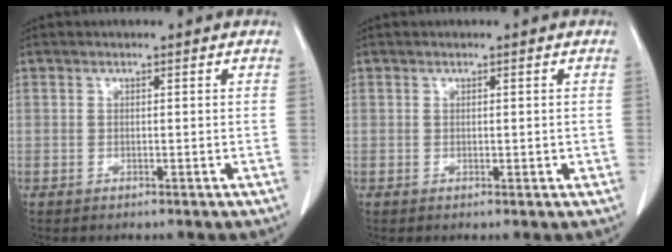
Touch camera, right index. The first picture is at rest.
{"total": 1.1, "force": [0.1, 0.5, 0.9], "torque": [-0.013, -0.003, 0.004]}